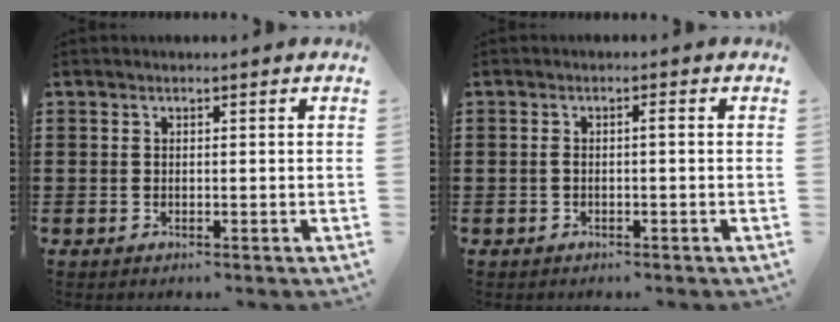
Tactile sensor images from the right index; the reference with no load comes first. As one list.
[{"total": 1.3, "force": [-0.3, 0.2, 1.2], "torque": [-0.024, 0.002, -0.006]}]